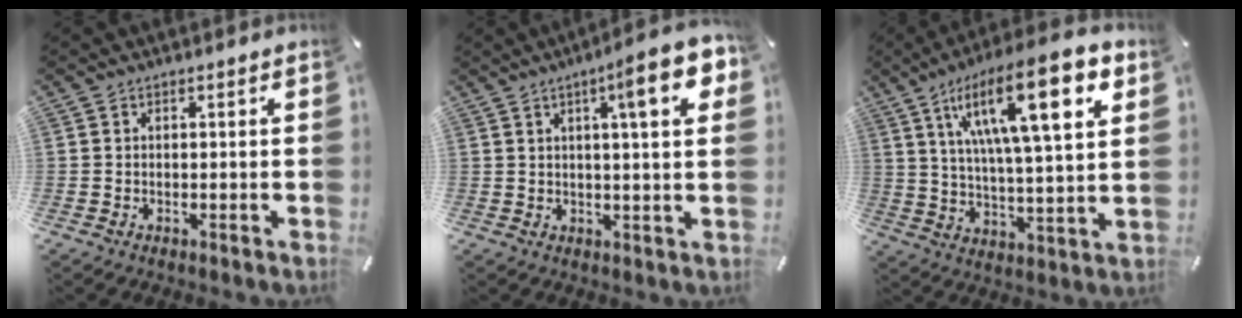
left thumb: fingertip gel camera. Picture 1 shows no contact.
{"total": 12.5, "force": [5.0, 2.2, 11.3], "torque": [-0.159, -0.017, 0.071]}
{"total": 19.9, "force": [10.1, 5.3, 16.3], "torque": [-0.270, -0.040, 0.152]}